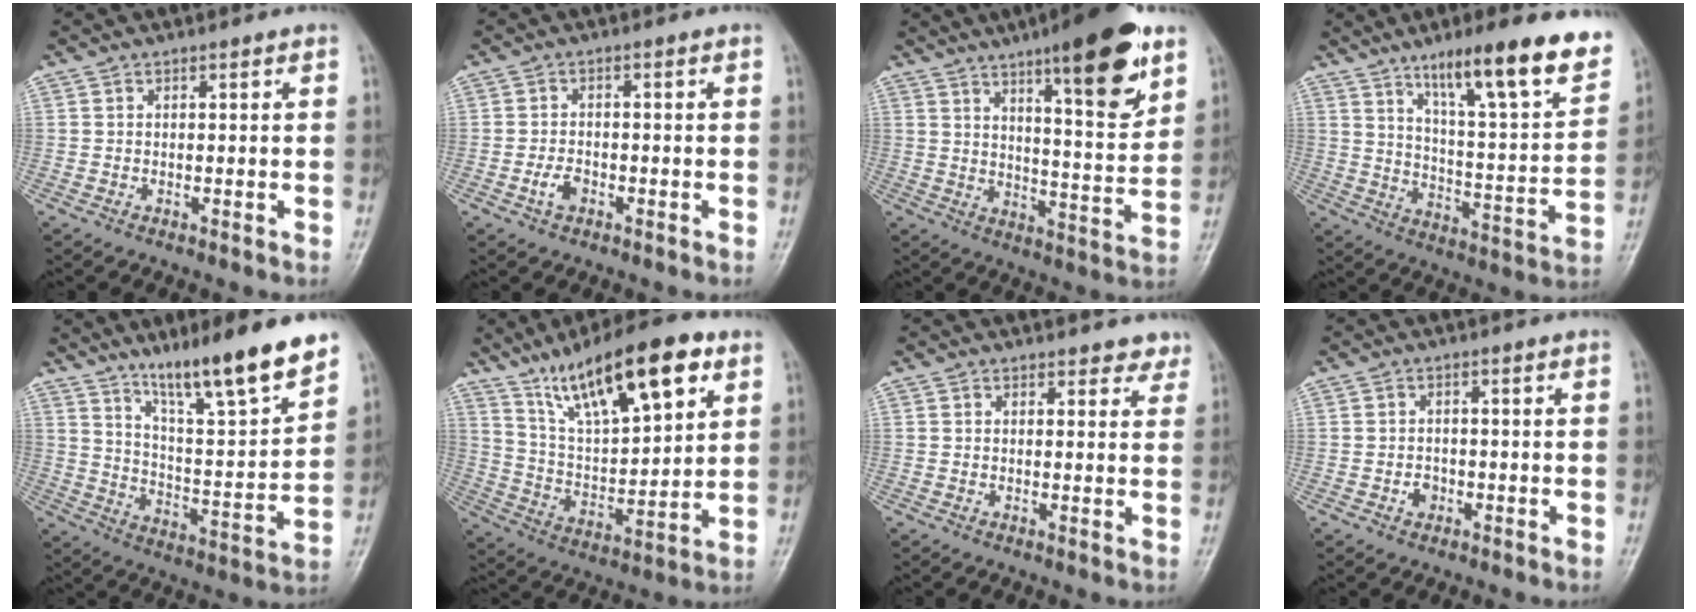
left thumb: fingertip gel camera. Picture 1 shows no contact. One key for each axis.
{"total": 2.9, "fx": -1.3, "fy": 1.8, "fz": 1.9, "tx": -0.035, "ty": 0.009, "tz": -0.024}
{"total": 17.4, "fx": 10.3, "fy": 3.9, "fz": 13.5, "tx": -0.170, "ty": -0.058, "tz": 0.156}
{"total": 20.8, "fx": 13.2, "fy": 3.9, "fz": 15.7, "tx": -0.204, "ty": -0.053, "tz": 0.207}
{"total": 17.5, "fx": 12.9, "fy": 1.9, "fz": 11.7, "tx": -0.166, "ty": -0.077, "tz": 0.218}
{"total": 20.6, "fx": 11.7, "fy": 6.7, "fz": 15.6, "tx": -0.225, "ty": -0.036, "tz": 0.211}
{"total": 3.4, "fx": 3.0, "fy": 1.5, "fz": 0.5, "tx": 0.024, "ty": -0.016, "tz": 0.021}
{"total": 2.1, "fx": -0.8, "fy": 1.7, "fz": 0.9, "tx": -0.005, "ty": 0.006, "tz": -0.012}